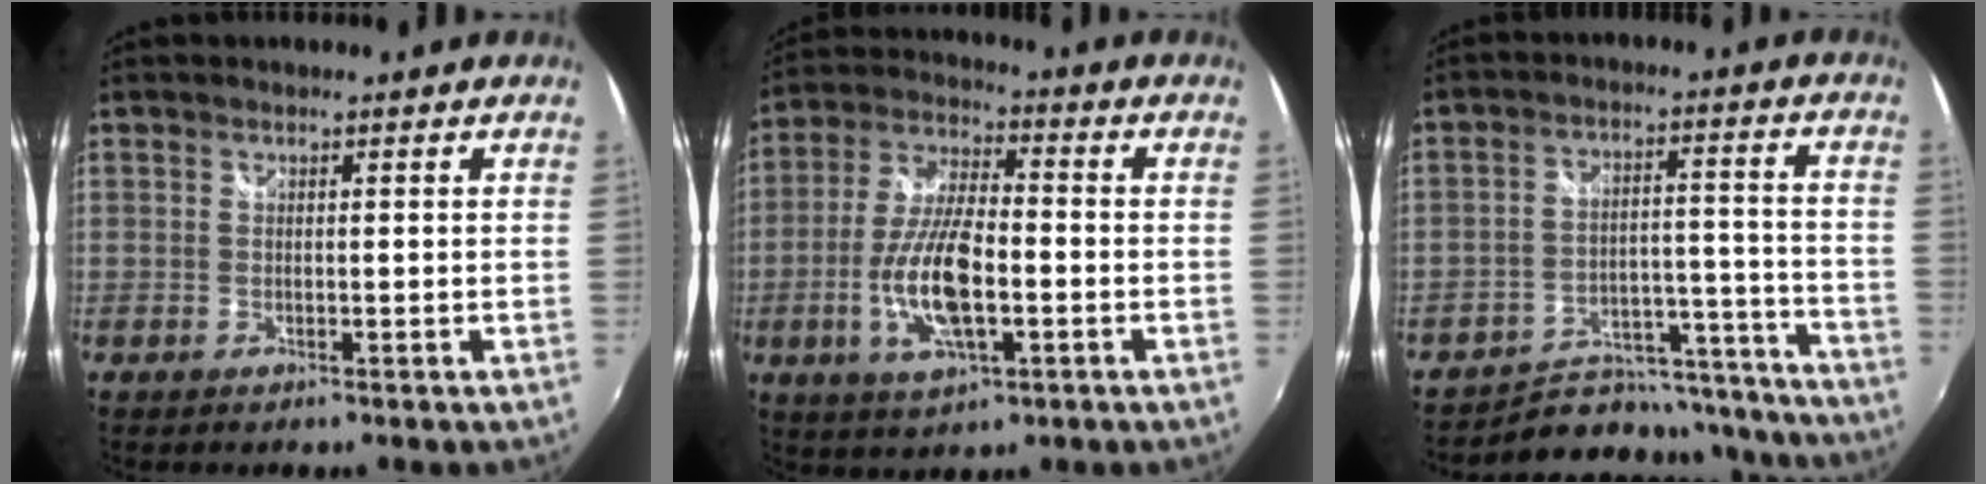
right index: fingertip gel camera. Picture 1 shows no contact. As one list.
[{"total": 13.6, "force": [-3.5, 4.9, 12.2], "torque": [-0.250, -0.005, -0.065]}, {"total": 19.7, "force": [-17.5, 8.1, 4.2], "torque": [-0.069, 0.059, -0.220]}]